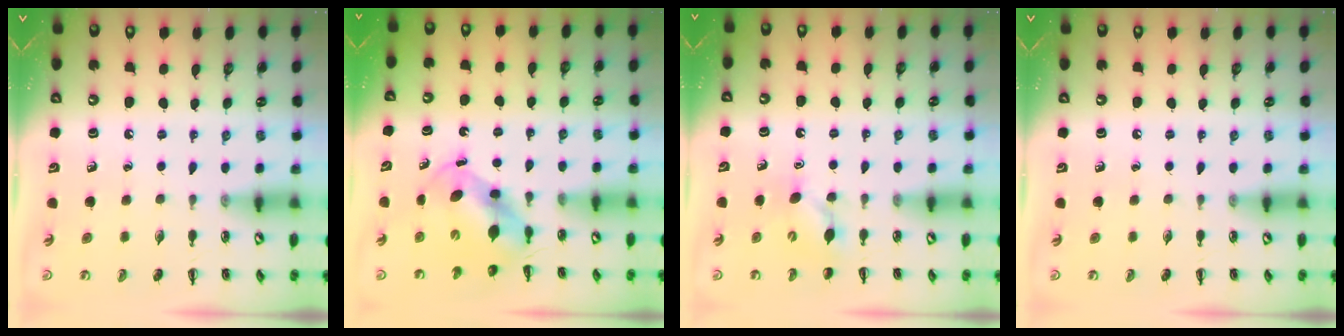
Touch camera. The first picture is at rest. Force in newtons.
{"total": 5.8, "press": 5.8, "slide": 0.6}
{"total": 4.6, "press": 4.5, "slide": 0.9}
{"total": 0.0}